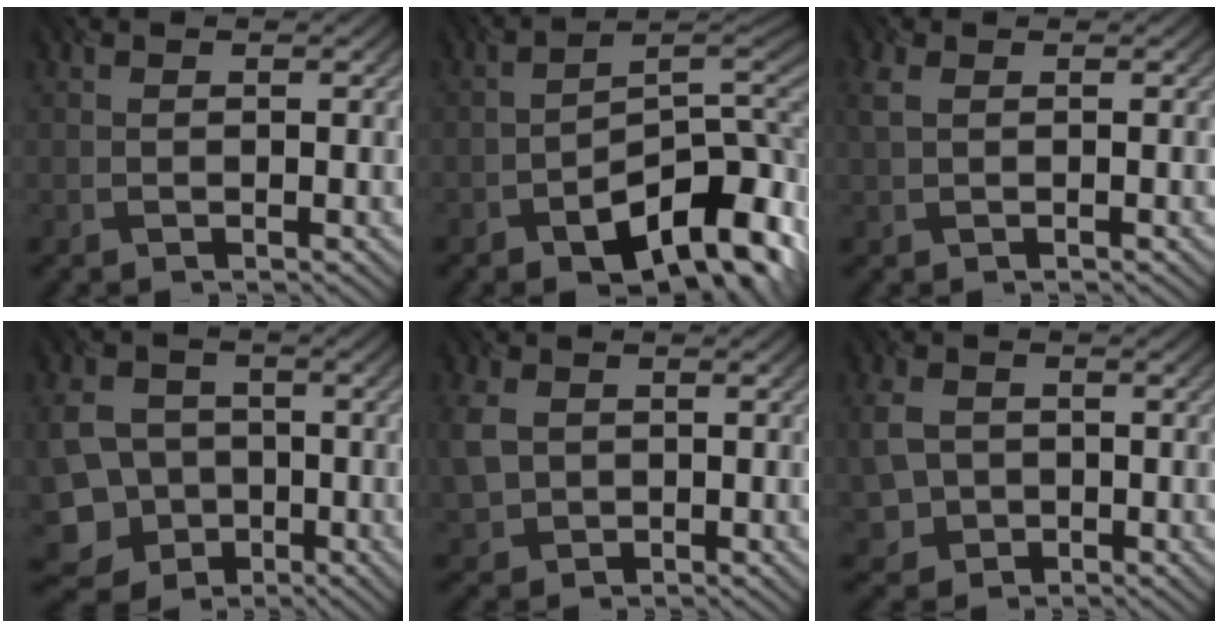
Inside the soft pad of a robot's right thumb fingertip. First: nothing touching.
{"total": 13.7, "force": [-6.7, 6.2, 10.1], "torque": [-0.129, -0.021, -0.107]}
{"total": 1.7, "force": [0.5, 0.6, 1.5], "torque": [-0.037, 0.005, 0.006]}
{"total": 8.3, "force": [-2.6, 7.0, 3.6], "torque": [-0.095, -0.028, -0.053]}
{"total": 4.8, "force": [0.1, 3.9, 2.9], "torque": [-0.084, -0.007, 0.003]}
{"total": 4.5, "force": [-0.6, 3.8, 2.3], "torque": [-0.068, -0.009, -0.013]}